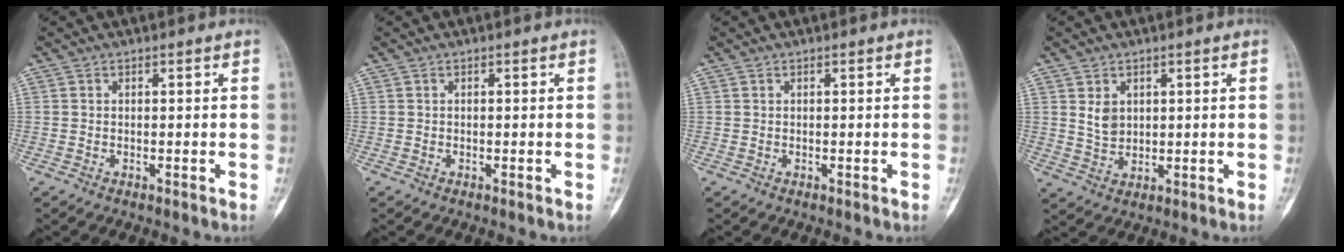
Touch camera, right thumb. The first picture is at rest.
{"total": 0.0}
{"total": 0.0}
{"total": 4.0, "force": [1.3, 2.9, 2.3], "torque": [-0.030, -0.013, 0.033]}